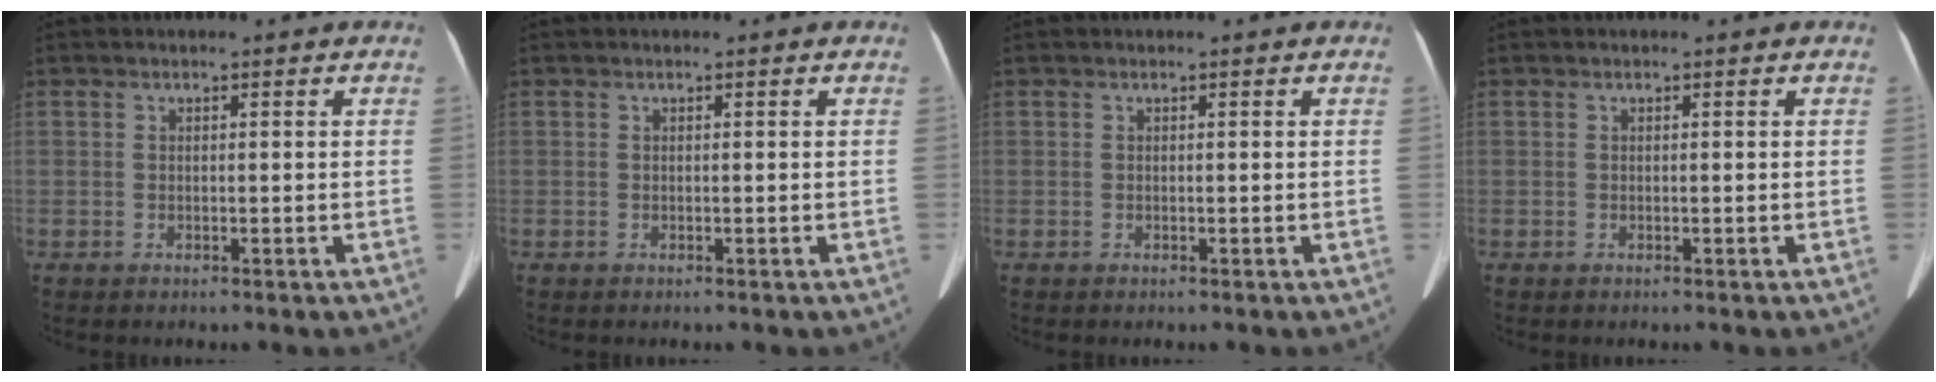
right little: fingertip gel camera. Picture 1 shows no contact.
{"total": 0.0}
{"total": 0.0}
{"total": 0.0}